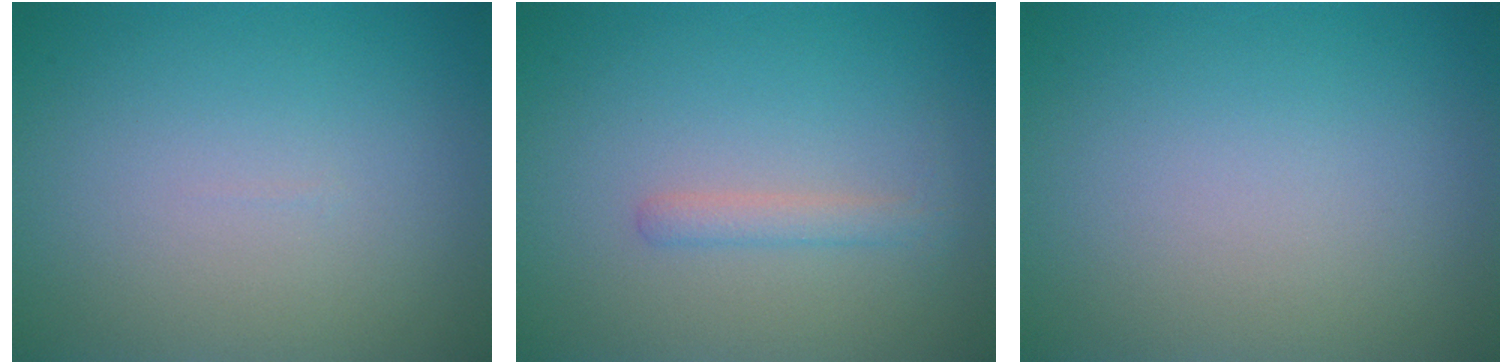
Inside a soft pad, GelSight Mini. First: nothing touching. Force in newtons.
{"total": 1.4, "press": 1.4, "slide": 0.0}
{"total": 0.0}